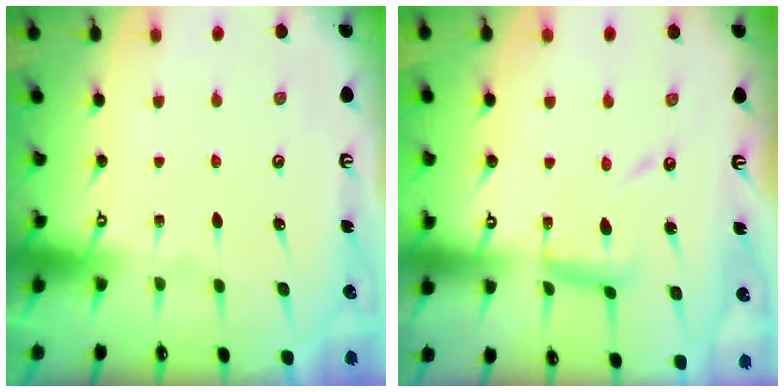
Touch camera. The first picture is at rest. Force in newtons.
{"total": 10.5, "press": 10.5, "slide": 1.0}